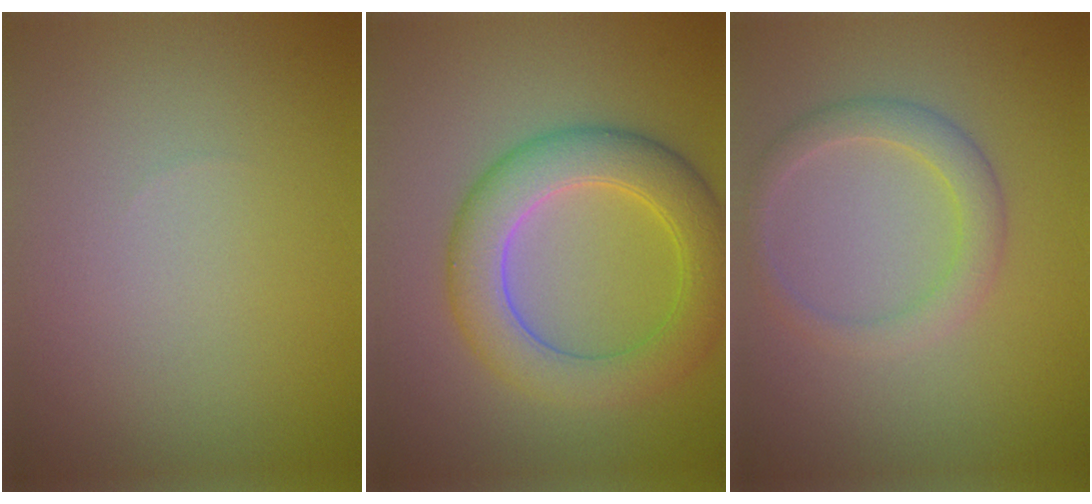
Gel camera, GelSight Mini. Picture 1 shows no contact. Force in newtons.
{"total": 6.4, "press": 6.4, "slide": 0.0}
{"total": 2.6, "press": 2.6, "slide": 0.3}